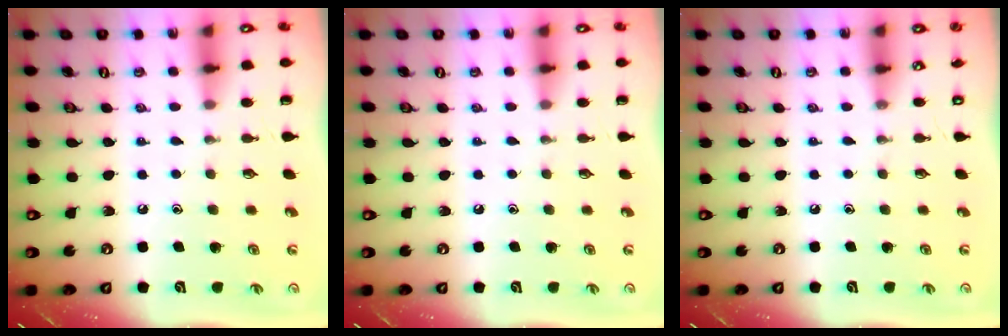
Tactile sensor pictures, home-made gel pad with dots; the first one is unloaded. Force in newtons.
{"total": 0.0}
{"total": 0.0}